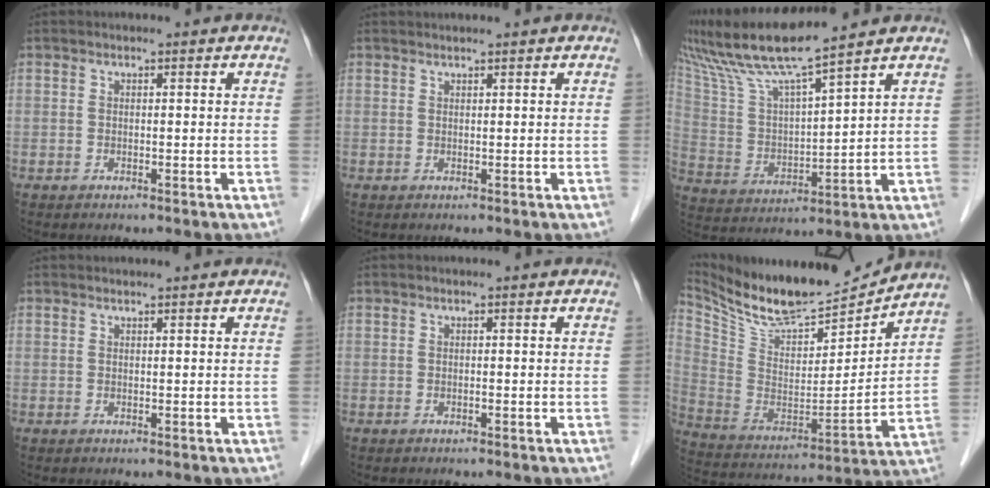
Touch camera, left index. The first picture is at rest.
{"total": 1.0, "force": [-0.7, -0.7, -0.1], "torque": [0.006, 0.009, -0.005]}
{"total": 11.0, "force": [8.9, -1.2, 6.5], "torque": [-0.137, 0.001, 0.175]}
{"total": 1.0, "force": [-0.9, -0.5, -0.2], "torque": [0.006, 0.006, -0.011]}
{"total": 2.1, "force": [-2.0, -0.4, -0.5], "torque": [0.012, -0.006, -0.035]}
{"total": 15.1, "force": [14.2, 1.8, 4.8], "torque": [-0.106, -0.029, 0.254]}